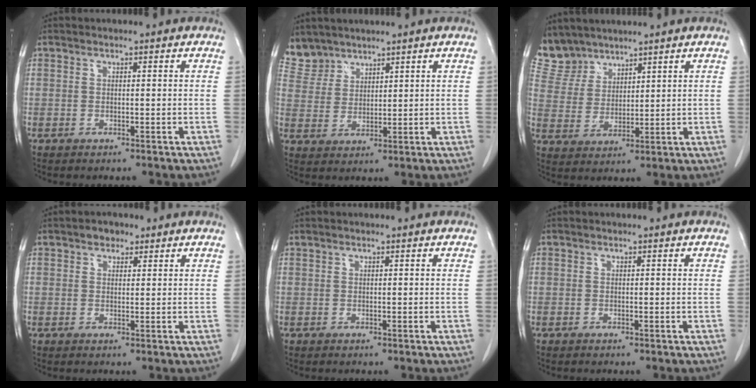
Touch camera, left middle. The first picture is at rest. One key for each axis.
{"total": 4.9, "fx": 4.5, "fy": 2.0, "fz": -0.4, "tx": 0.007, "ty": 0.002, "tz": 0.101}
{"total": 6.3, "fx": 5.8, "fy": 2.4, "fz": 0.0, "tx": -0.008, "ty": 0.005, "tz": 0.133}
{"total": 2.0, "fx": 1.3, "fy": 1.3, "fz": 0.7, "tx": -0.011, "ty": 0.003, "tz": 0.019}
{"total": 0.0}
{"total": 0.0}